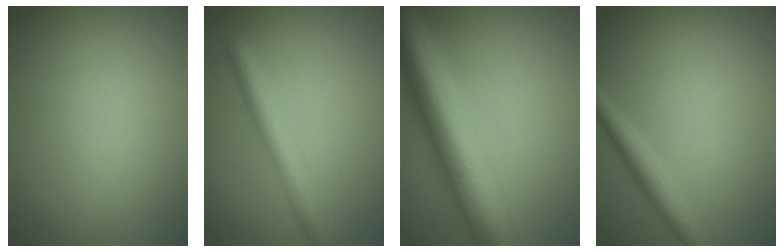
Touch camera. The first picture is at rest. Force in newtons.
{"total": 3.8, "press": 3.8, "slide": 0.1}
{"total": 10.3, "press": 10.3, "slide": 0.4}
{"total": 2.3, "press": 2.3, "slide": 0.2}